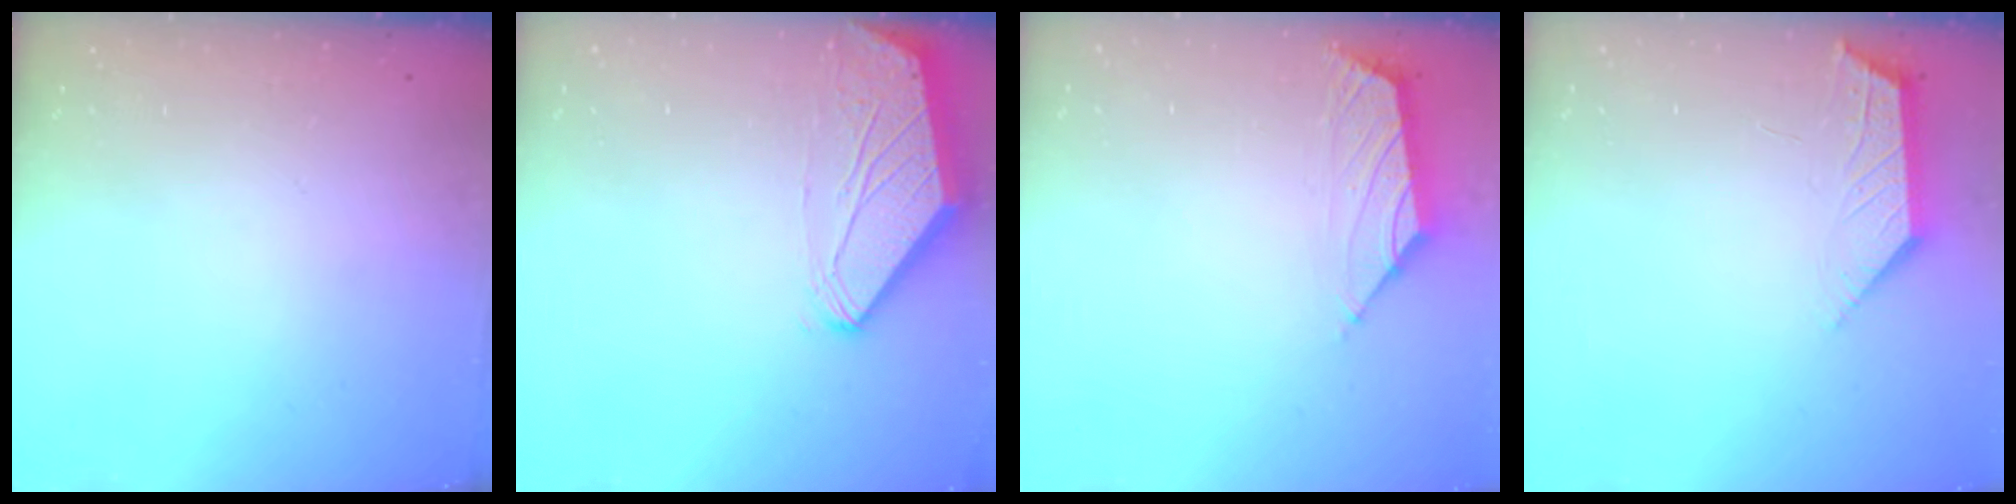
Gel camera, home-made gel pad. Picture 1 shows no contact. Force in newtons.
{"total": 0.0}
{"total": 1.6, "press": 1.5, "slide": 0.6}
{"total": 2.2, "press": 2.2, "slide": 0.5}